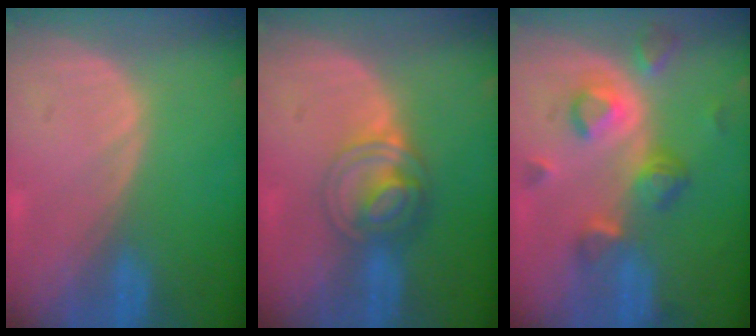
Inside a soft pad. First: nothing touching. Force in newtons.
{"total": 6.3, "press": 5.5, "slide": 3.2}
{"total": 8.0, "press": 7.1, "slide": 3.7}